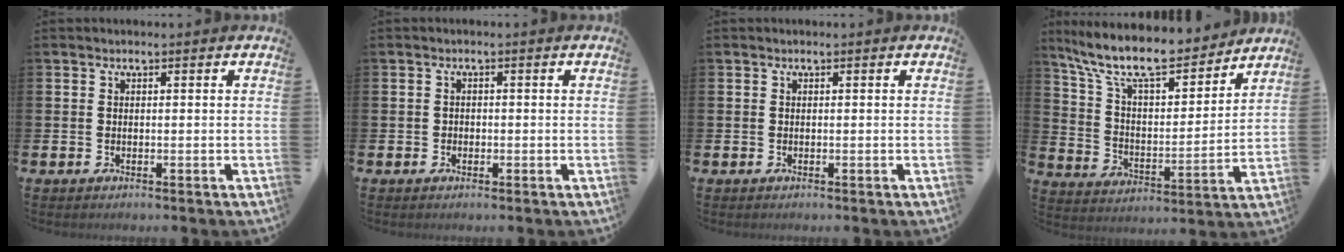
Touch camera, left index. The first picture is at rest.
{"total": 0.9, "force": [-0.5, 0.7, 0.0], "torque": [-0.001, 0.005, -0.011]}
{"total": 0.0}
{"total": 11.7, "force": [10.3, 2.8, 4.9], "torque": [-0.131, -0.063, 0.178]}